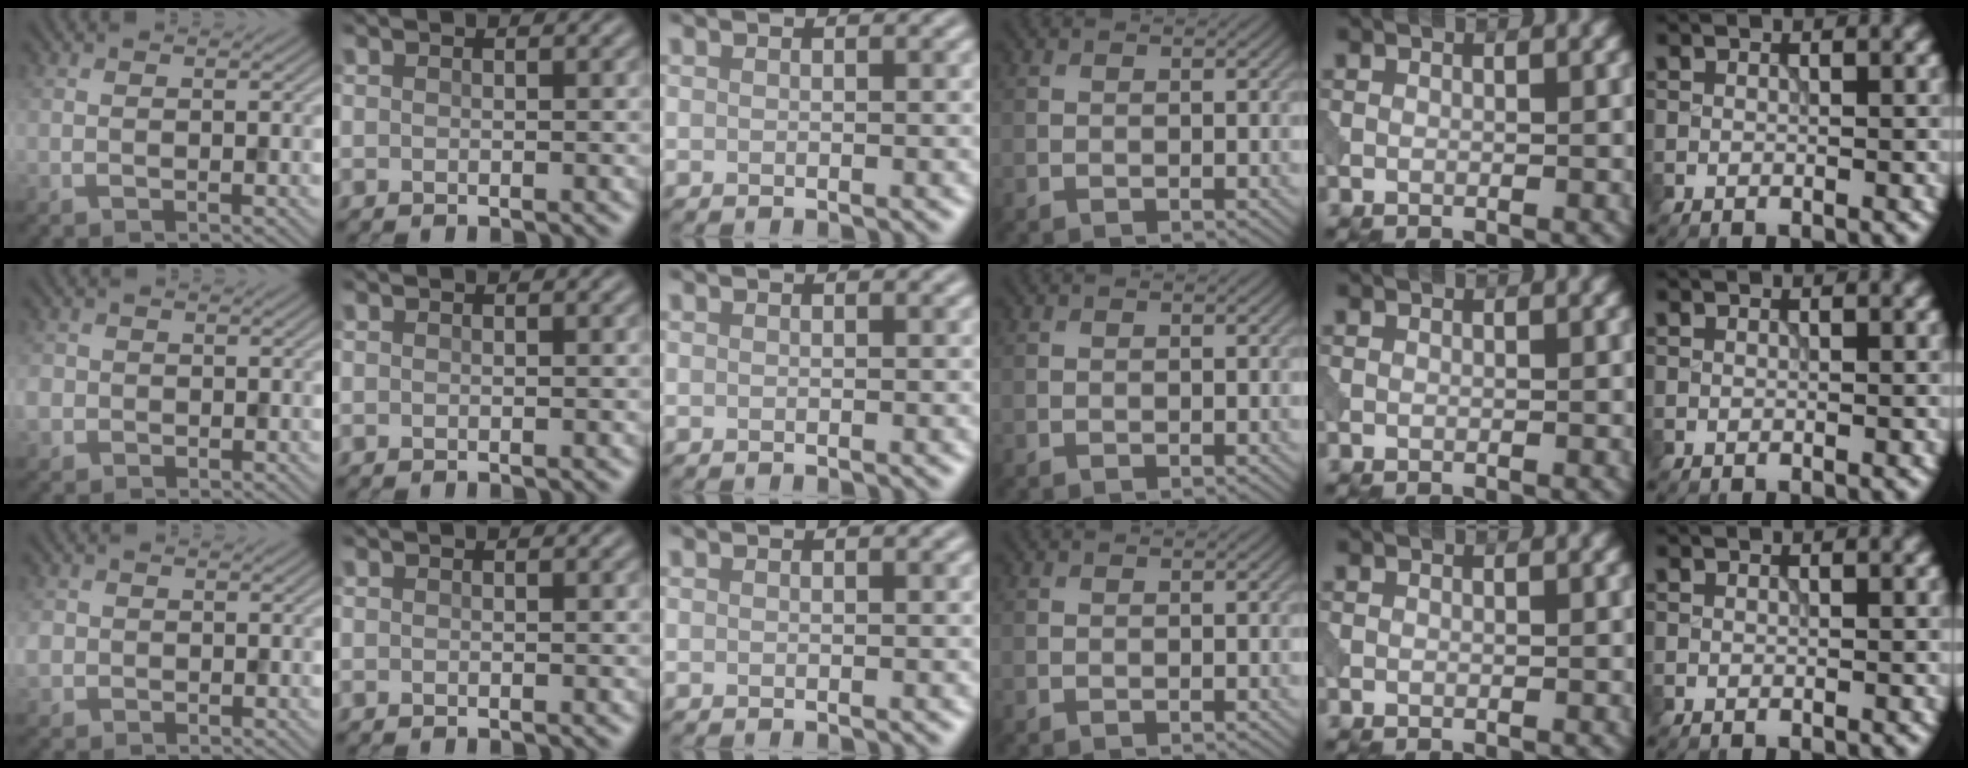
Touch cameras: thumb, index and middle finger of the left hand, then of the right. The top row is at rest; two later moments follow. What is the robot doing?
{"motion": "open", "object": "sandwich press"}